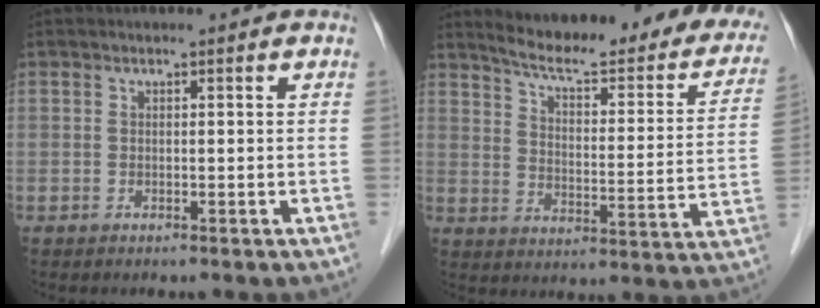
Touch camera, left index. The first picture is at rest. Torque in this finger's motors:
{"motor_torque": [0.33, -0.38, 0.51, 0.12]}